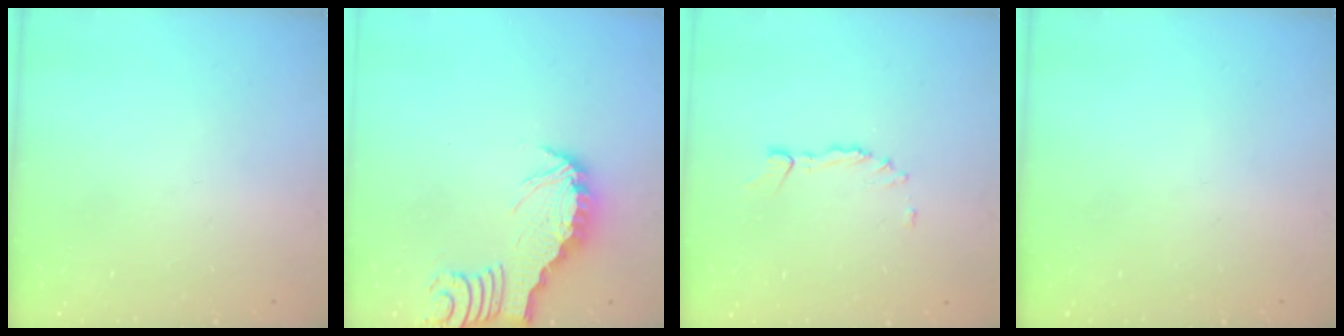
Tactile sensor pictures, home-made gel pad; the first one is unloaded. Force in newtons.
{"total": 2.7, "press": 2.7, "slide": 0.1}
{"total": 2.3, "press": 2.3, "slide": 0.2}
{"total": 0.0}